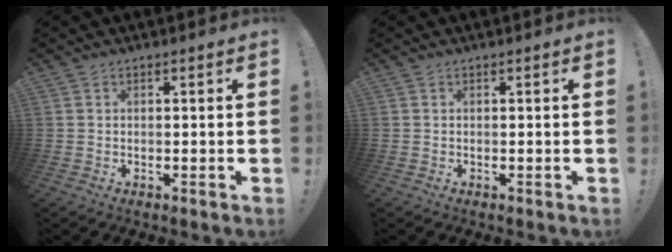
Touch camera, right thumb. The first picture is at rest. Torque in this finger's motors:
{"motor_torque": [-0.03, 0.00, -0.01, 0.03, 0.00]}